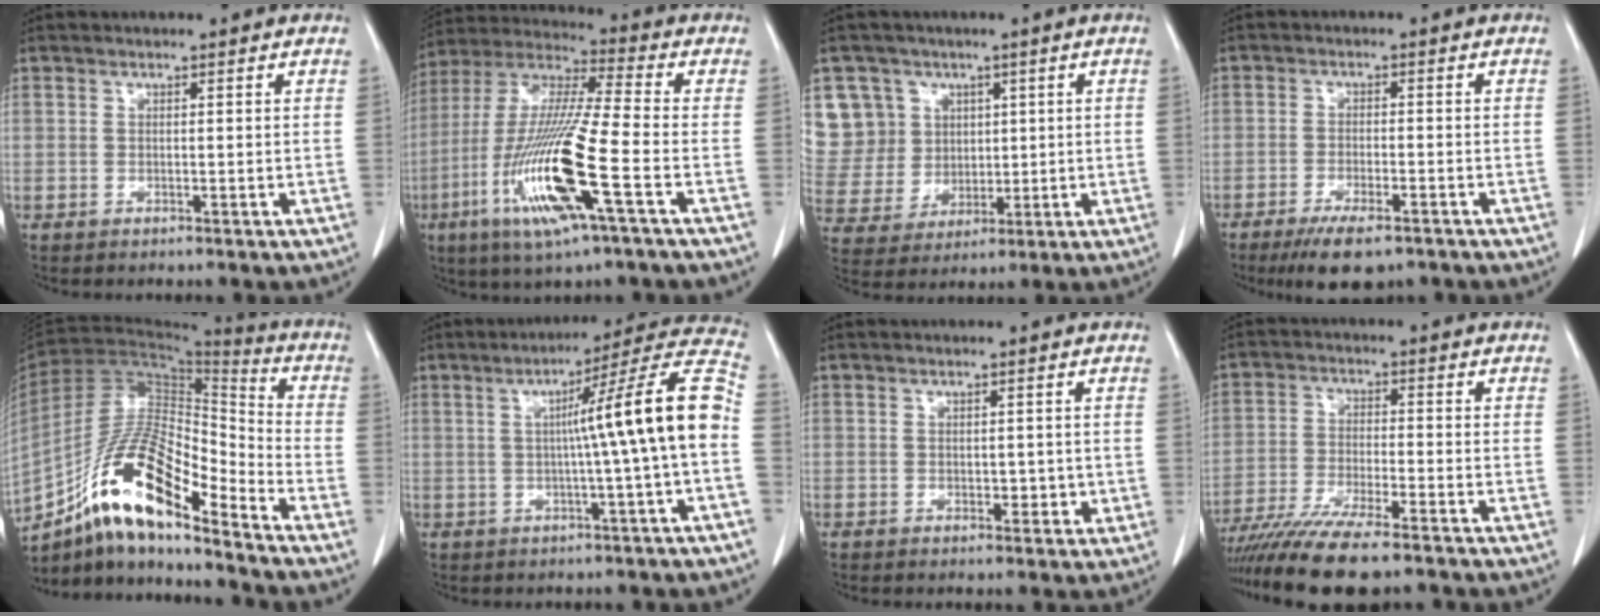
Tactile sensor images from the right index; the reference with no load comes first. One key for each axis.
{"total": 18.2, "fx": -6.2, "fy": 0.7, "fz": 17.1, "tx": -0.364, "ty": -0.023, "tz": -0.120}
{"total": 11.4, "fx": 4.5, "fy": 10.4, "fz": 1.2, "tx": -0.055, "ty": 0.044, "tz": 0.108}
{"total": 7.7, "fx": -5.5, "fy": 2.0, "fz": 4.9, "tx": -0.081, "ty": -0.013, "tz": -0.086}
{"total": 18.2, "fx": -11.7, "fy": 3.8, "fz": 13.4, "tx": -0.252, "ty": 0.006, "tz": -0.209}
{"total": 14.0, "fx": -0.2, "fy": -1.5, "fz": 13.9, "tx": -0.187, "ty": 0.030, "tz": -0.007}
{"total": 2.0, "fx": -0.1, "fy": 1.4, "fz": 1.4, "tx": -0.015, "ty": 0.004, "tz": 0.004}
{"total": 14.0, "fx": -11.4, "fy": 1.2, "fz": 7.9, "tx": -0.142, "ty": -0.034, "tz": -0.191}